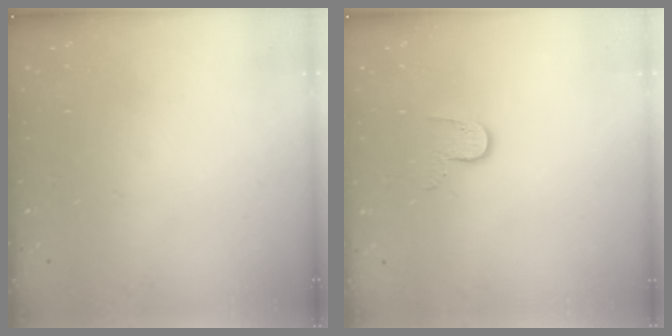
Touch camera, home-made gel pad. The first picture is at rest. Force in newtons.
{"total": 6.3, "press": 6.3, "slide": 0.5}